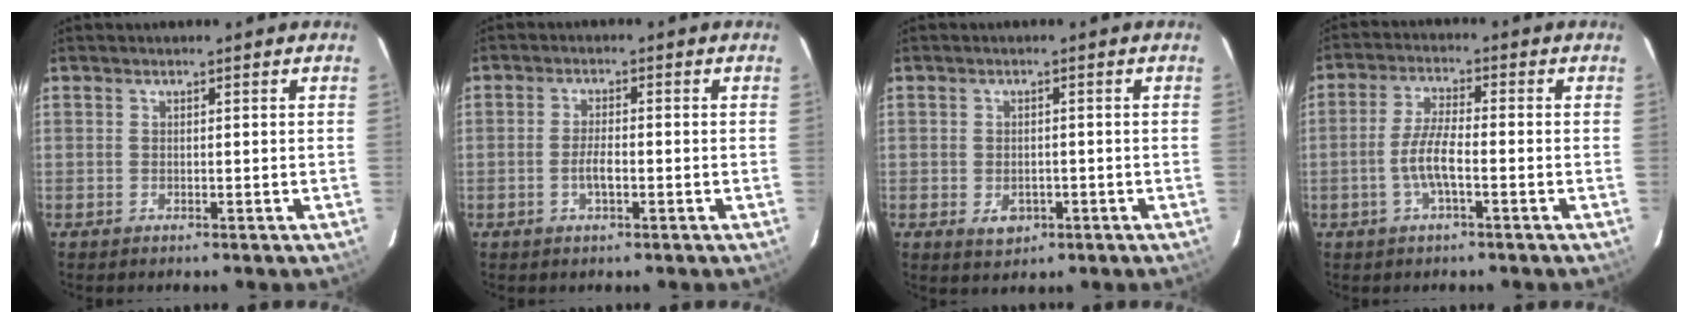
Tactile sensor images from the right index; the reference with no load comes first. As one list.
[{"total": 3.2, "force": [-1.1, 1.0, 2.8], "torque": [-0.057, 0.002, -0.020]}, {"total": 3.7, "force": [-1.3, 2.8, 2.0], "torque": [-0.040, -0.004, -0.011]}, {"total": 6.0, "force": [-2.1, 1.2, 5.5], "torque": [-0.114, 0.005, -0.041]}]